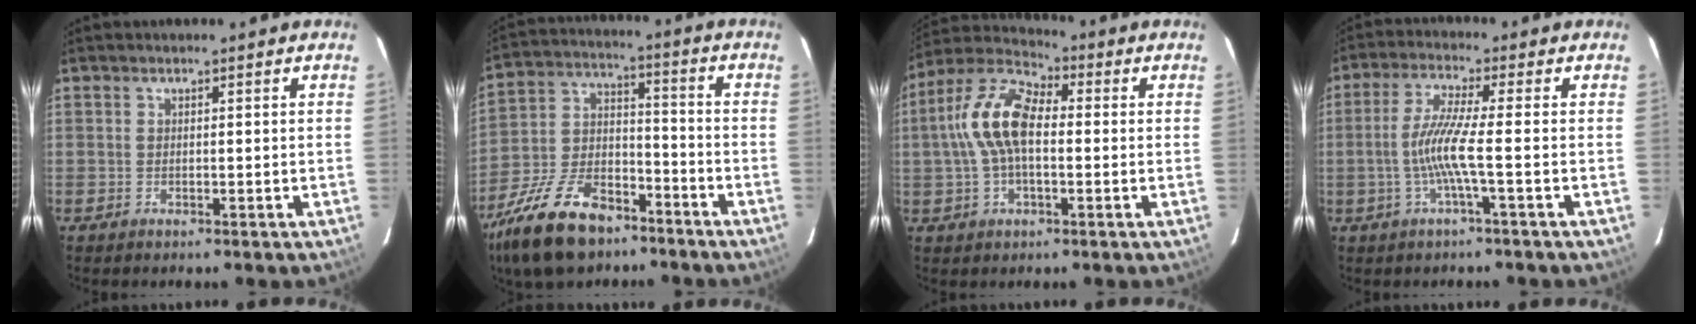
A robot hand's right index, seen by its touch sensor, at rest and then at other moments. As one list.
[{"total": 18.5, "force": [-12.6, 9.2, 9.9], "torque": [-0.222, -0.004, -0.222]}, {"total": 12.3, "force": [0.1, 6.1, 10.7], "torque": [-0.220, 0.023, -0.005]}, {"total": 6.8, "force": [-1.8, -0.9, 6.5], "torque": [-0.143, -0.003, -0.032]}]